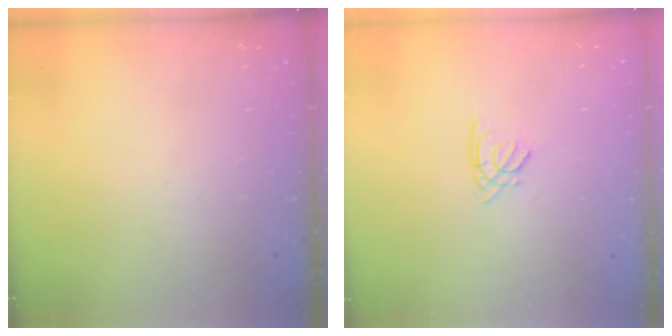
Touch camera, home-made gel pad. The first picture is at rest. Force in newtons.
{"total": 1.5, "press": 1.4, "slide": 0.4}